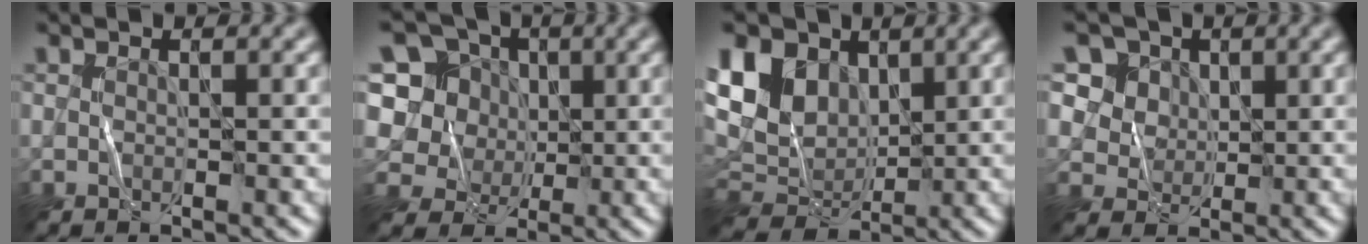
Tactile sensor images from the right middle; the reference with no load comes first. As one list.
[{"total": 9.0, "force": [1.7, 8.2, 3.1], "torque": [-0.094, 0.036, 0.016]}, {"total": 8.8, "force": [2.4, 6.7, 5.2], "torque": [-0.117, 0.017, 0.047]}, {"total": 6.9, "force": [3.4, 5.3, 2.7], "torque": [-0.059, -0.001, 0.052]}]